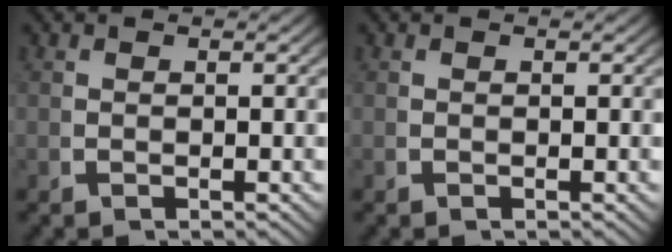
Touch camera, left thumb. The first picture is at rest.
{"total": 0.0}